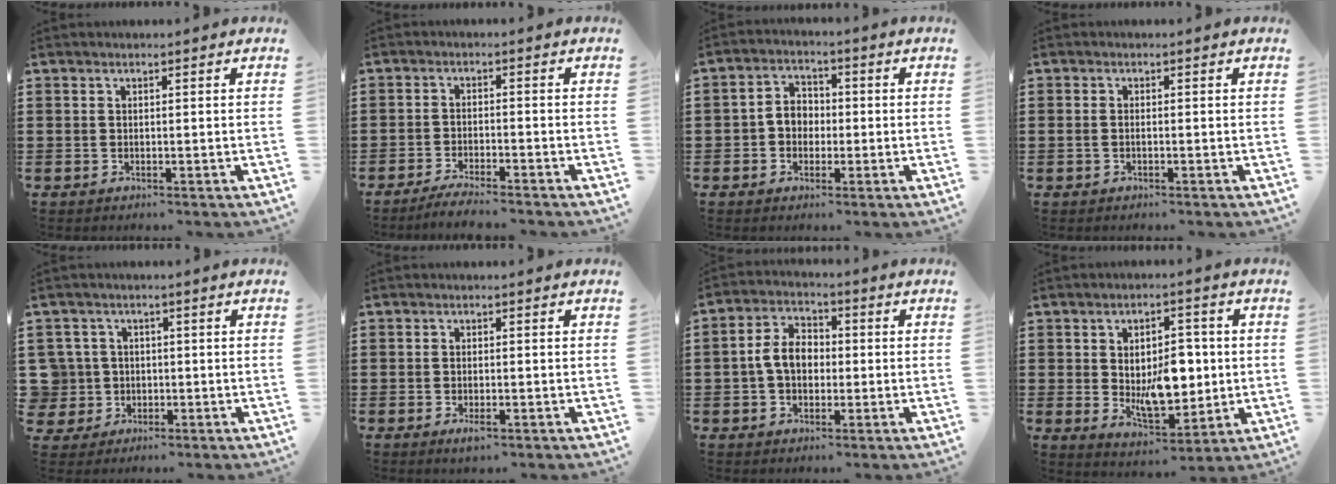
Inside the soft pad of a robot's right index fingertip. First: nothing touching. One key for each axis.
{"total": 3.0, "fx": -2.9, "fy": -0.3, "fz": 0.7, "tx": -0.014, "ty": 0.000, "tz": -0.059}
{"total": 3.7, "fx": -0.9, "fy": 3.1, "fz": 1.8, "tx": -0.043, "ty": 0.010, "tz": -0.020}
{"total": 0.8, "fx": -0.3, "fy": 0.3, "fz": 0.7, "tx": -0.016, "ty": -0.004, "tz": -0.004}
{"total": 4.6, "fx": -0.2, "fy": 4.5, "fz": 0.6, "tx": -0.048, "ty": 0.006, "tz": -0.008}
{"total": 1.6, "fx": -0.7, "fy": 0.4, "fz": 1.3, "tx": -0.026, "ty": -0.005, "tz": -0.012}
{"total": 5.9, "fx": -0.5, "fy": 4.1, "fz": 4.2, "tx": -0.107, "ty": 0.007, "tz": -0.018}
{"total": 9.1, "fx": 0.4, "fy": 5.0, "fz": 7.6, "tx": -0.115, "ty": 0.001, "tz": 0.003}